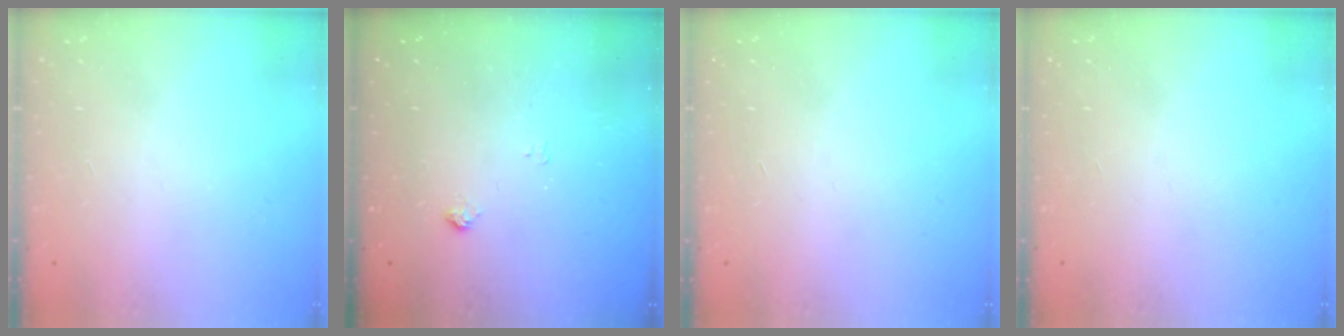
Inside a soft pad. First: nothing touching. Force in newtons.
{"total": 6.9, "press": 6.9, "slide": 0.6}
{"total": 0.0}
{"total": 0.0}